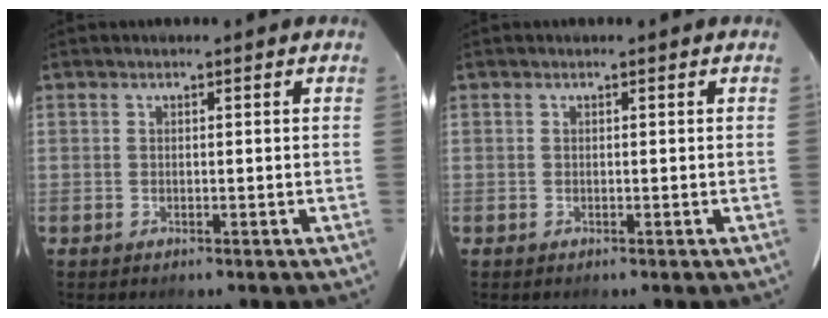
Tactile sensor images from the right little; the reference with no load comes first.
{"total": 0.0}